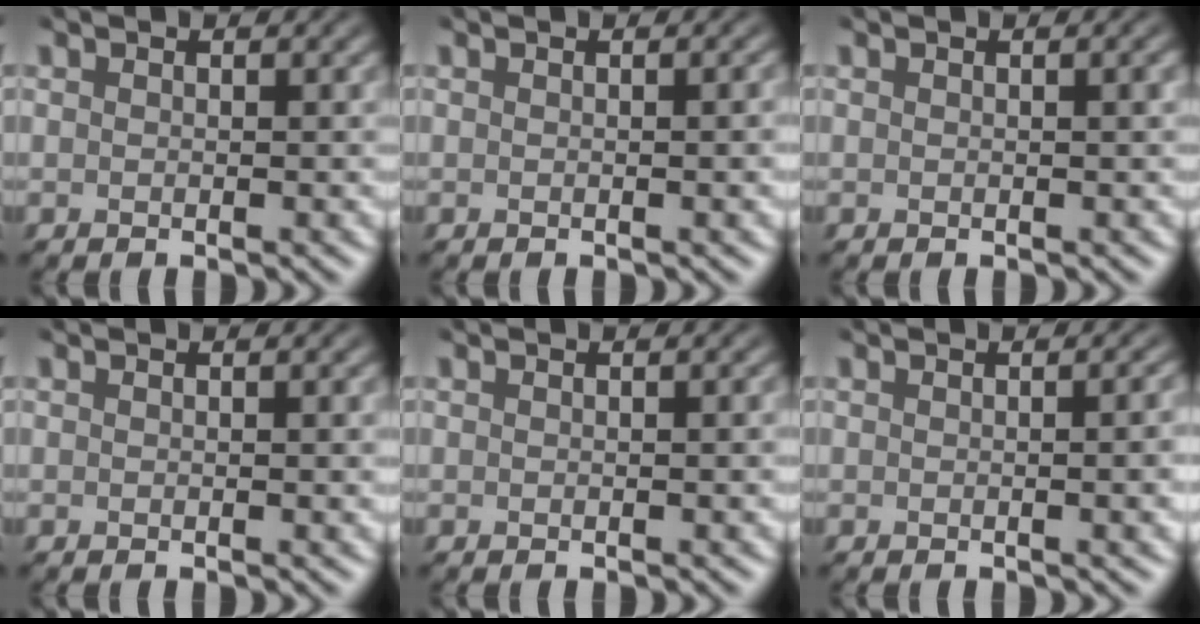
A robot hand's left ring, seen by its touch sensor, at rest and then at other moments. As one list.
[{"total": 3.0, "force": [0.5, 1.3, 2.7], "torque": [-0.019, 0.010, -0.005]}, {"total": 1.6, "force": [0.3, 0.6, 1.5], "torque": [-0.012, 0.003, 0.003]}, {"total": 1.8, "force": [0.4, 0.7, 1.6], "torque": [-0.013, 0.003, 0.005]}, {"total": 1.6, "force": [0.2, 0.6, 1.5], "torque": [-0.014, 0.004, 0.000]}, {"total": 6.6, "force": [1.1, 3.3, 5.6], "torque": [-0.017, 0.038, -0.007]}]